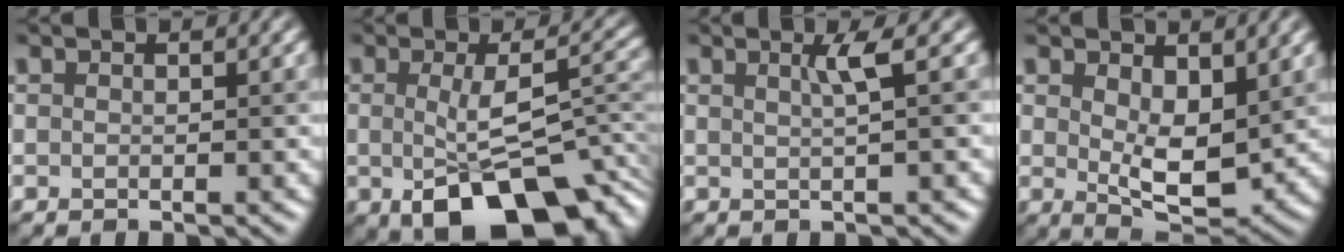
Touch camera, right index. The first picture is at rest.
{"total": 10.8, "force": [-3.1, 4.7, 9.2], "torque": [-0.154, -0.017, -0.034]}
{"total": 1.5, "force": [0.6, 0.2, 1.3], "torque": [-0.029, 0.002, 0.012]}
{"total": 5.0, "force": [1.2, 2.6, 4.0], "torque": [-0.077, -0.015, 0.030]}